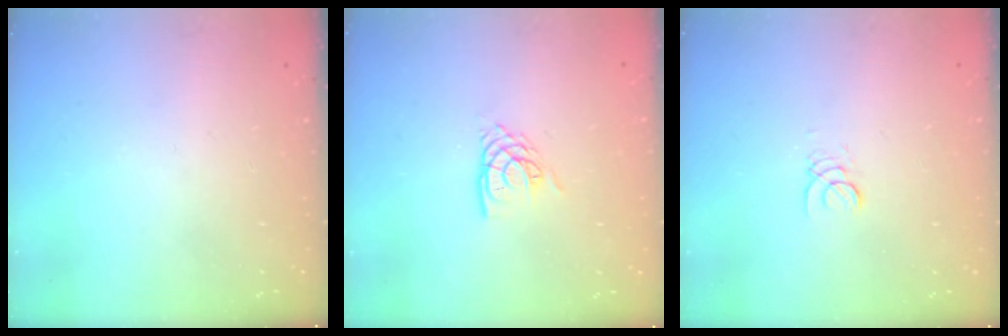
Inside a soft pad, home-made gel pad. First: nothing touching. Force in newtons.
{"total": 6.0, "press": 6.0, "slide": 0.5}
{"total": 1.3, "press": 1.3, "slide": 0.1}